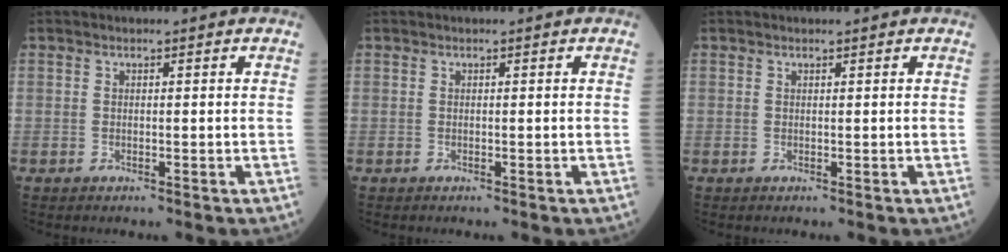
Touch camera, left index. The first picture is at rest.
{"total": 0.0}
{"total": 0.0}